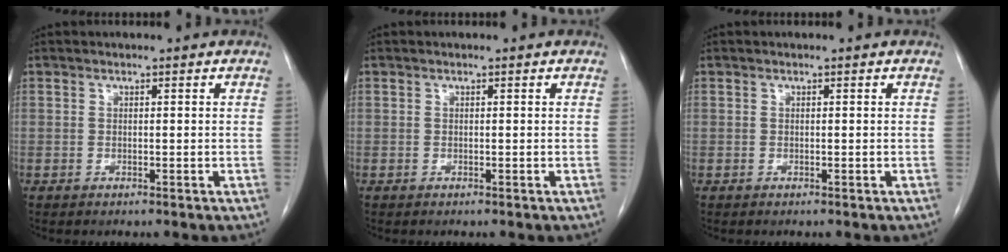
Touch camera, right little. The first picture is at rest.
{"total": 0.0}
{"total": 0.0}